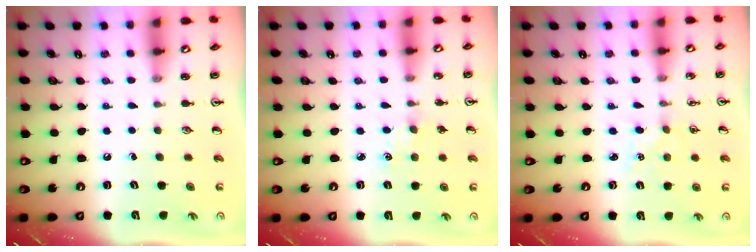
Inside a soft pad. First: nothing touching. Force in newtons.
{"total": 1.2, "press": 1.2, "slide": 0.3}
{"total": 2.1, "press": 2.1, "slide": 0.3}